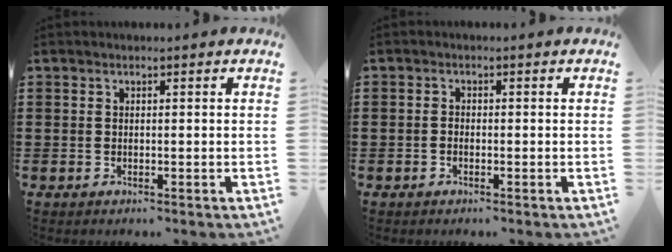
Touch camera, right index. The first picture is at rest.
{"total": 0.7, "force": [-0.5, 0.4, 0.4], "torque": [-0.010, -0.002, -0.009]}